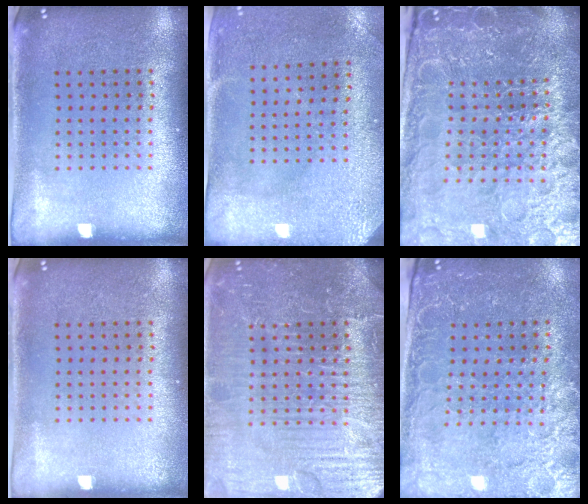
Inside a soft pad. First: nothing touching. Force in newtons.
{"total": 3.0, "press": 2.4, "slide": 1.8}
{"total": 6.1, "press": 5.4, "slide": 2.8}
{"total": 0.0}
{"total": 7.7, "press": 7.7, "slide": 0.9}
{"total": 2.9, "press": 2.8, "slide": 0.8}